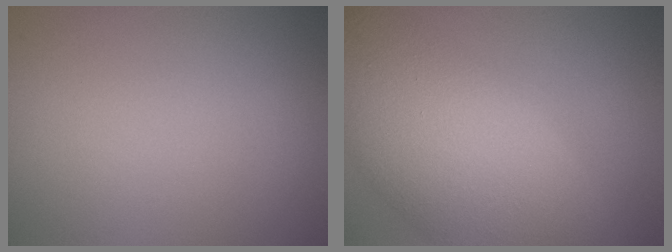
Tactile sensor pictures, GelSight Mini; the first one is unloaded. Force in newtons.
{"total": 10.9, "press": 10.9, "slide": 0.8}